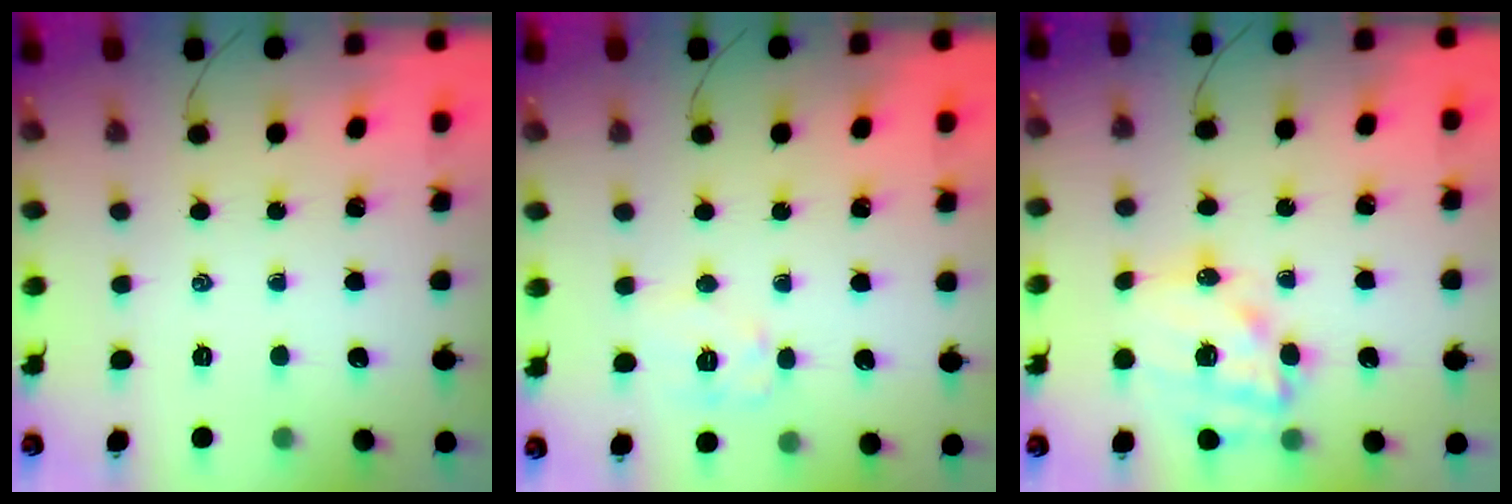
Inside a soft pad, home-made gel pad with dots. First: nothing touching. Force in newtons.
{"total": 8.1, "press": 8.0, "slide": 0.5}
{"total": 14.8, "press": 14.5, "slide": 3.3}